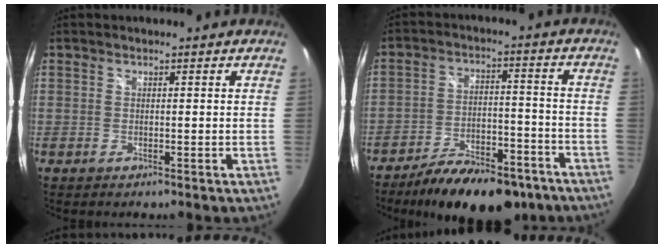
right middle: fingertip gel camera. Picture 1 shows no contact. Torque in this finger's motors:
{"motor_torque": [1.07, -1.07, 0.26, 0.05]}